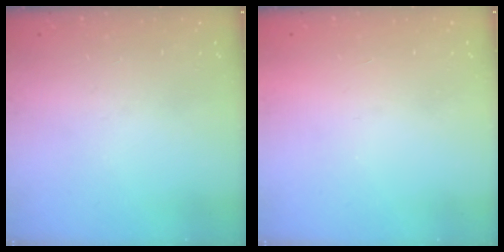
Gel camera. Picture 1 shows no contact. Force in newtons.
{"total": 1.6, "press": 1.6, "slide": 0.1}